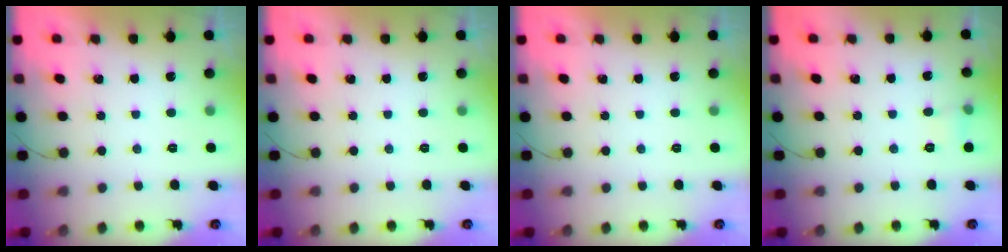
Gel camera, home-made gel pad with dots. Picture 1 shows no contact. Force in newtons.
{"total": 0.0}
{"total": 0.0}
{"total": 4.4, "press": 4.1, "slide": 1.6}